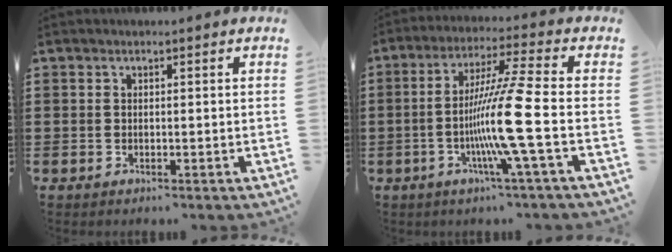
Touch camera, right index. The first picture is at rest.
{"total": 11.8, "force": [-3.1, -1.4, 11.3], "torque": [-0.223, -0.019, -0.071]}